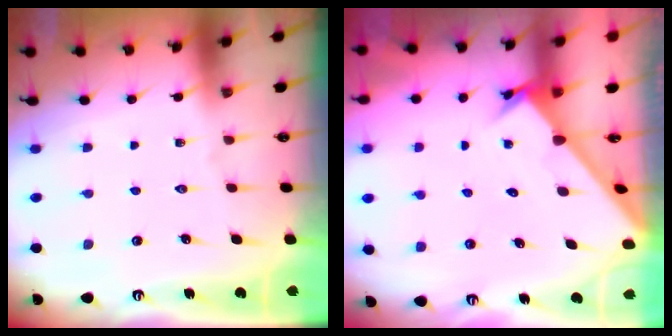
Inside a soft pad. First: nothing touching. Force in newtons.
{"total": 1.7, "press": 1.7, "slide": 0.1}